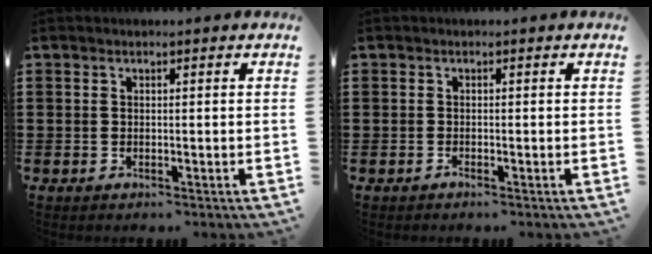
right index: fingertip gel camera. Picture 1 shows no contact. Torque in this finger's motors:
{"motor_torque": [-0.12, 1.87, -0.86, -0.21]}